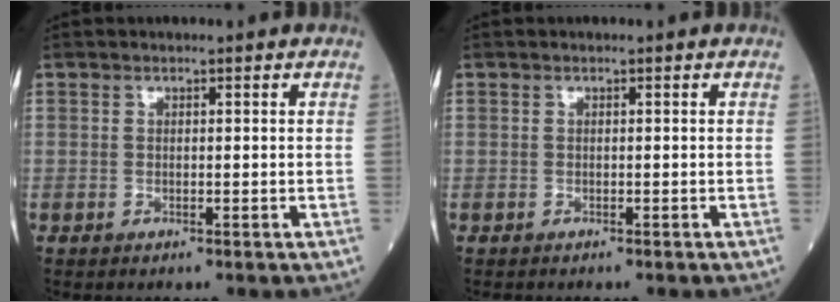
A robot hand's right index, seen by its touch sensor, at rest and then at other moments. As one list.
[{"total": 0.7, "force": [-0.6, 0.1, 0.1], "torque": [-0.007, -0.001, -0.013]}]